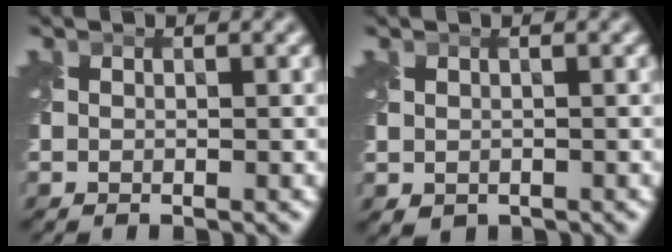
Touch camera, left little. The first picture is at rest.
{"total": 0.8, "force": [-0.2, 0.6, 0.5], "torque": [-0.015, -0.005, 0.003]}